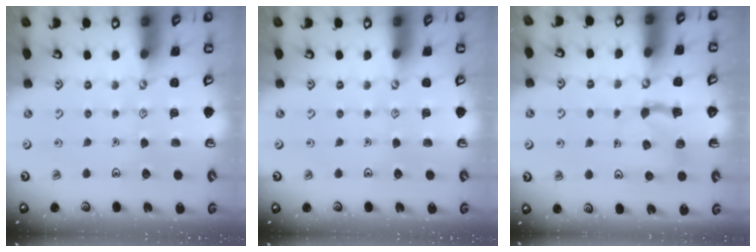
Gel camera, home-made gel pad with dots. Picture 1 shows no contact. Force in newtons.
{"total": 0.0}
{"total": 5.1, "press": 5.0, "slide": 0.9}